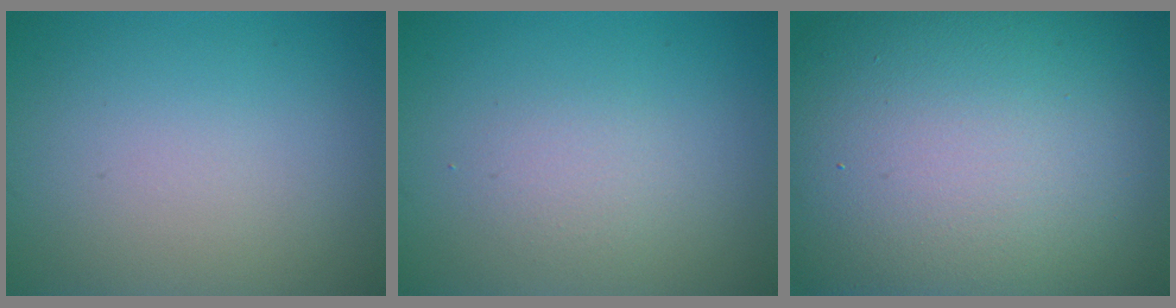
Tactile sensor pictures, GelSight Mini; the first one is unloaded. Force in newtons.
{"total": 1.5, "press": 1.5, "slide": 0.1}
{"total": 21.4, "press": 21.4, "slide": 0.5}